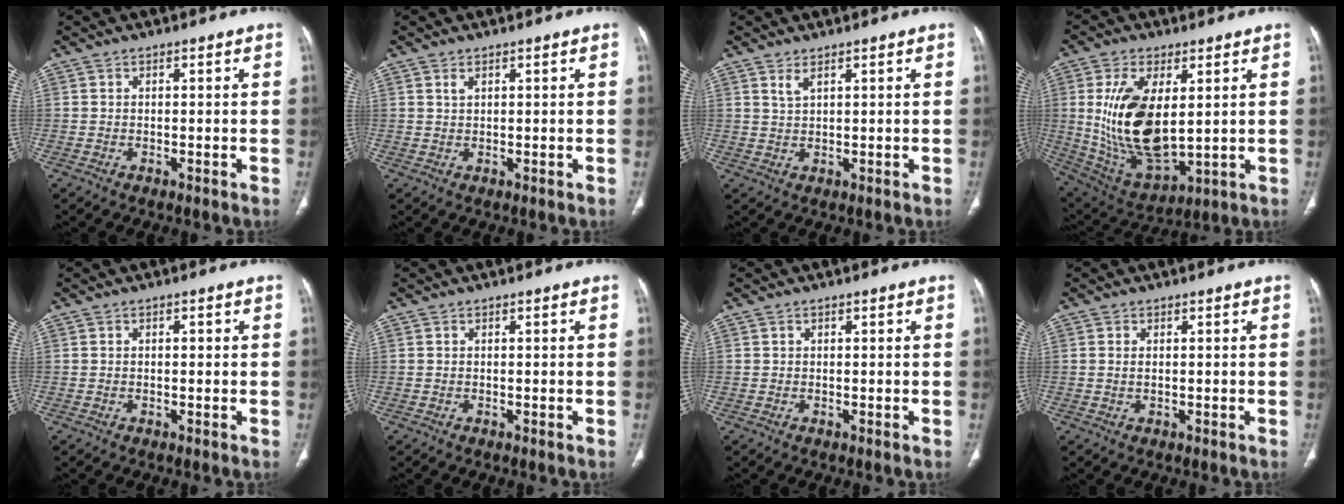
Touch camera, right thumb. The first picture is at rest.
{"total": 1.0, "force": [0.7, 0.4, 0.6], "torque": [-0.012, 0.001, 0.015]}
{"total": 1.8, "force": [1.3, 0.4, 1.1], "torque": [-0.027, -0.005, 0.033]}
{"total": 18.0, "force": [2.7, 9.0, 15.3], "torque": [-0.288, -0.022, 0.070]}
{"total": 1.0, "force": [0.1, 0.5, 0.8], "torque": [-0.015, 0.003, 0.003]}
{"total": 0.0}
{"total": 0.0}
{"total": 1.0, "force": [0.3, 0.5, 0.9], "torque": [-0.022, 0.001, 0.008]}